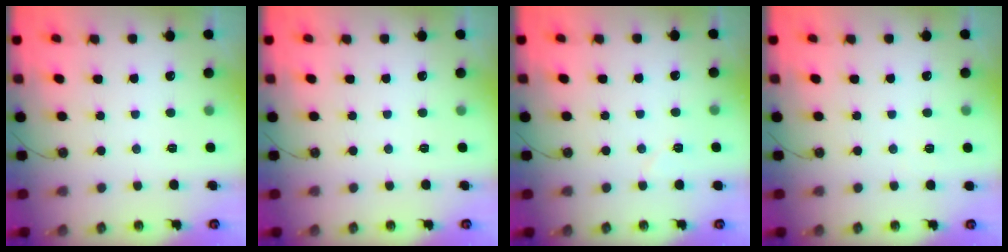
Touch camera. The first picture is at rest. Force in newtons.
{"total": 0.0}
{"total": 4.2, "press": 4.1, "slide": 1.2}
{"total": 1.5, "press": 1.4, "slide": 0.4}